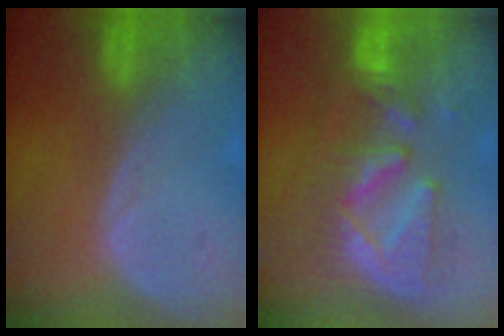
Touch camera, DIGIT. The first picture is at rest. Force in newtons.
{"total": 9.4, "press": 9.3, "slide": 0.9}